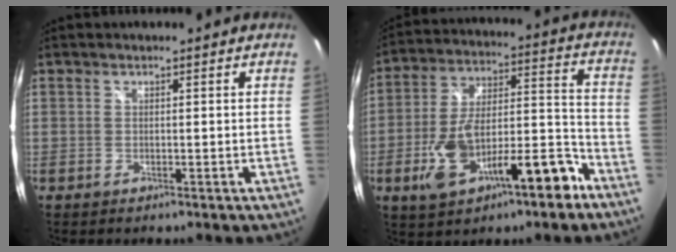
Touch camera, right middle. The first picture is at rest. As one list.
[{"total": 18.3, "force": [-9.5, 6.6, 14.2], "torque": [-0.240, 0.013, -0.145]}]